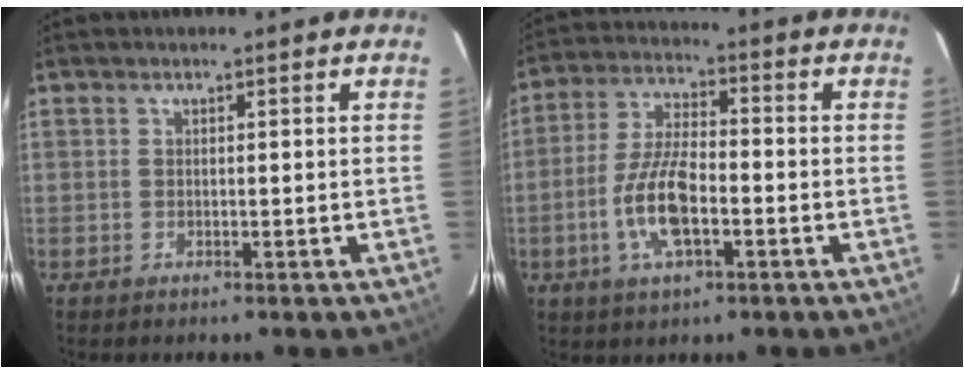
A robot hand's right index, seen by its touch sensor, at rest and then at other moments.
{"total": 10.6, "force": [-3.4, 3.9, 9.3], "torque": [-0.192, 0.002, -0.066]}